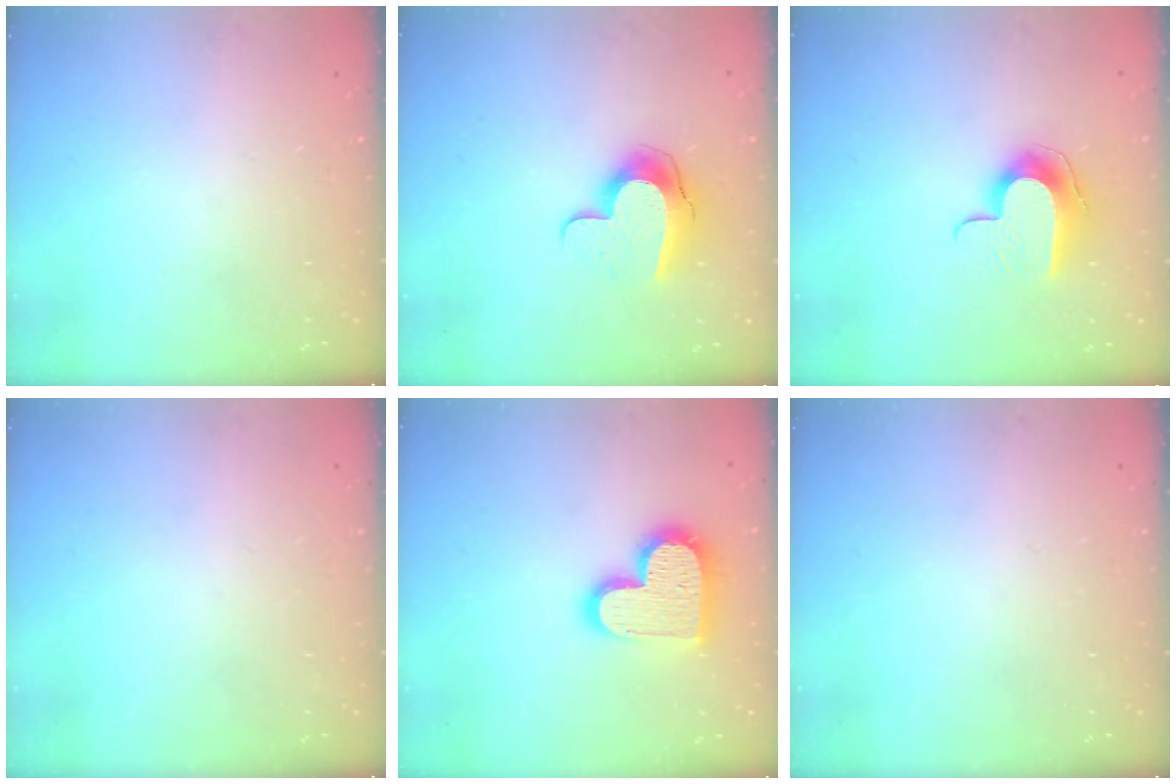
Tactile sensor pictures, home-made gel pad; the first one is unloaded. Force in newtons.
{"total": 11.2, "press": 11.2, "slide": 1.1}
{"total": 9.9, "press": 9.9, "slide": 0.3}
{"total": 0.0}
{"total": 17.1, "press": 17.1, "slide": 1.1}
{"total": 0.0}